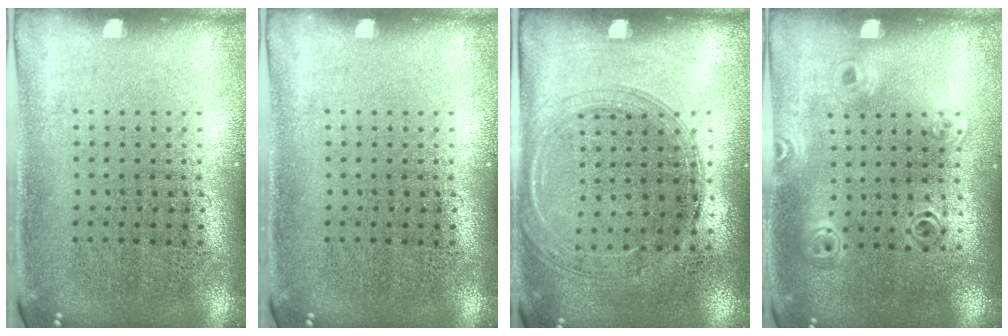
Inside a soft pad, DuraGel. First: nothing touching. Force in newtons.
{"total": 0.0}
{"total": 1.5, "press": 1.4, "slide": 0.3}
{"total": 1.1, "press": 1.1, "slide": 0.2}